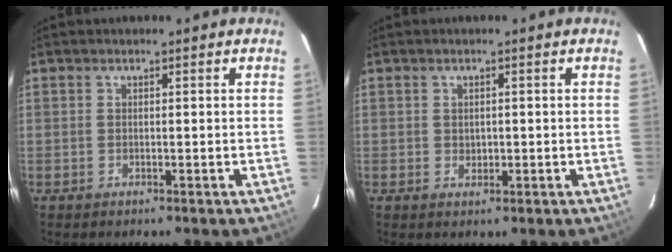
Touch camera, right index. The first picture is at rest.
{"total": 1.7, "force": [0.0, 1.4, 0.9], "torque": [-0.013, 0.002, 0.002]}